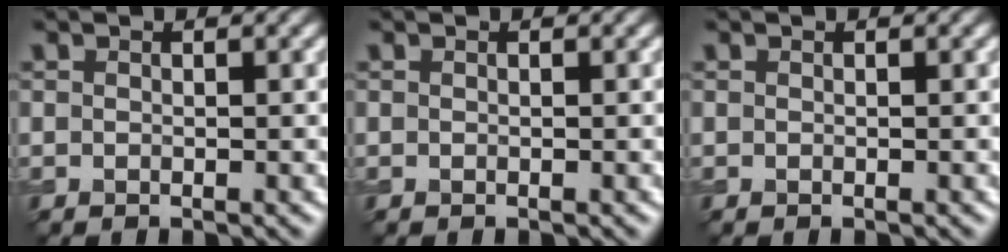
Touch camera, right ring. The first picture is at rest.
{"total": 0.0}
{"total": 0.0}